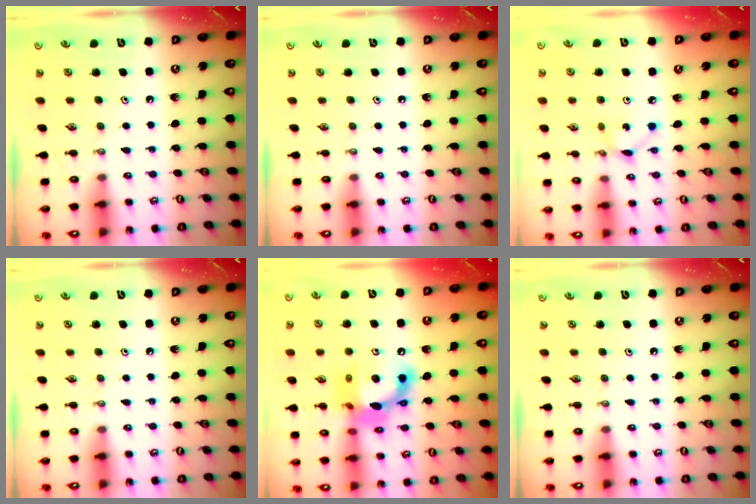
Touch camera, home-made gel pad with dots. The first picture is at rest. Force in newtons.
{"total": 0.0}
{"total": 2.6, "press": 2.6, "slide": 0.1}
{"total": 0.0}
{"total": 14.9, "press": 14.8, "slide": 1.5}
{"total": 0.0}